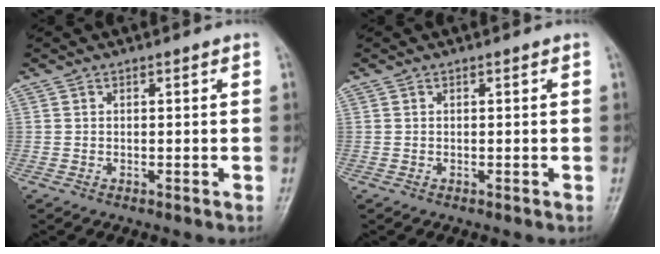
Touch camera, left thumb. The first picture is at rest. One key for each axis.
{"total": 0.0}